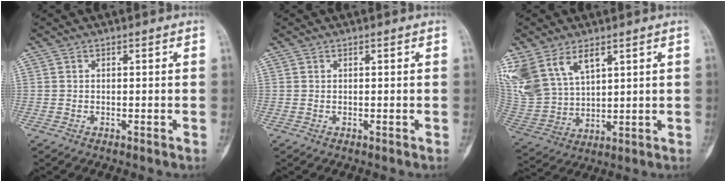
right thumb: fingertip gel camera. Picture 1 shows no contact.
{"total": 0.0}
{"total": 15.8, "force": [8.4, 9.4, 9.4], "torque": [-0.208, -0.017, 0.185]}